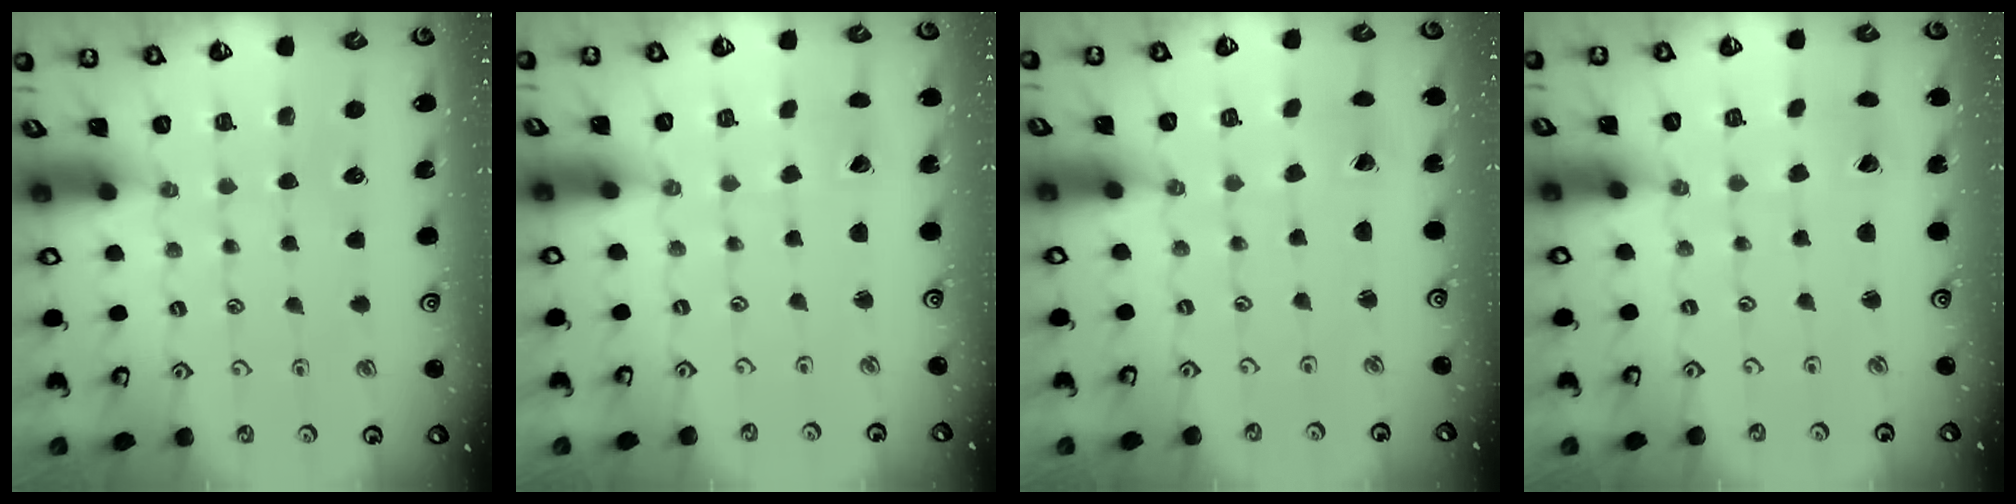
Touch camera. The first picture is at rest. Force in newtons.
{"total": 2.6, "press": 2.6, "slide": 0.2}
{"total": 0.9, "press": 0.9, "slide": 0.0}
{"total": 1.9, "press": 1.8, "slide": 0.3}